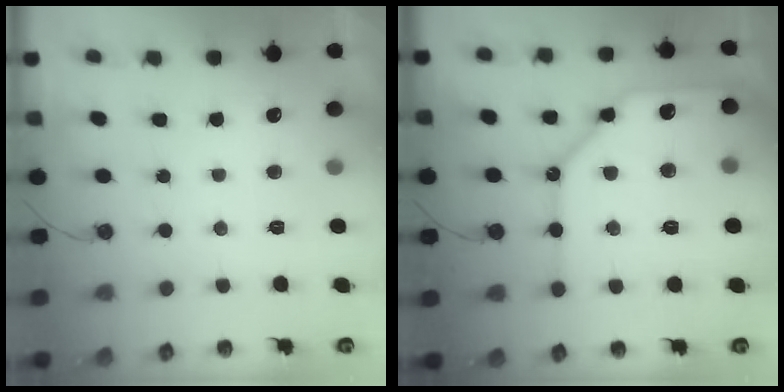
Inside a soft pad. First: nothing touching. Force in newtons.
{"total": 17.7, "press": 17.6, "slide": 2.0}